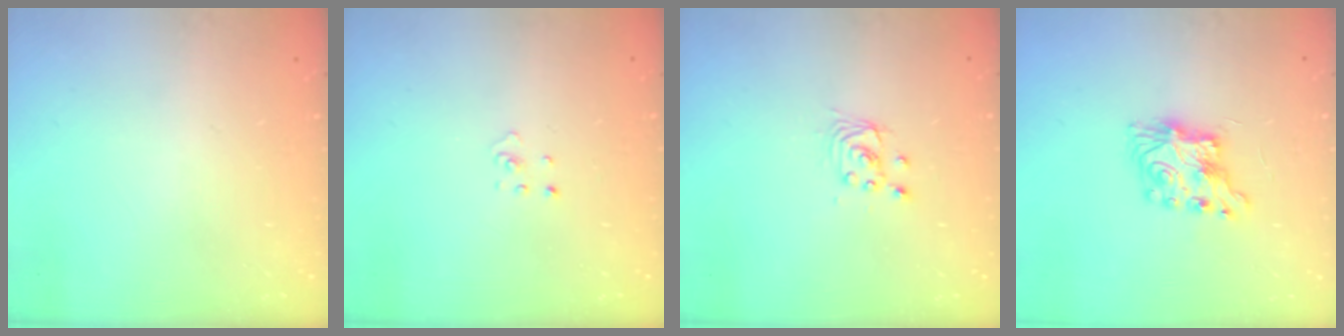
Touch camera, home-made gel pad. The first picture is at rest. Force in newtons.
{"total": 1.9, "press": 1.9, "slide": 0.1}
{"total": 2.9, "press": 2.9, "slide": 0.1}
{"total": 7.3, "press": 7.3, "slide": 0.1}